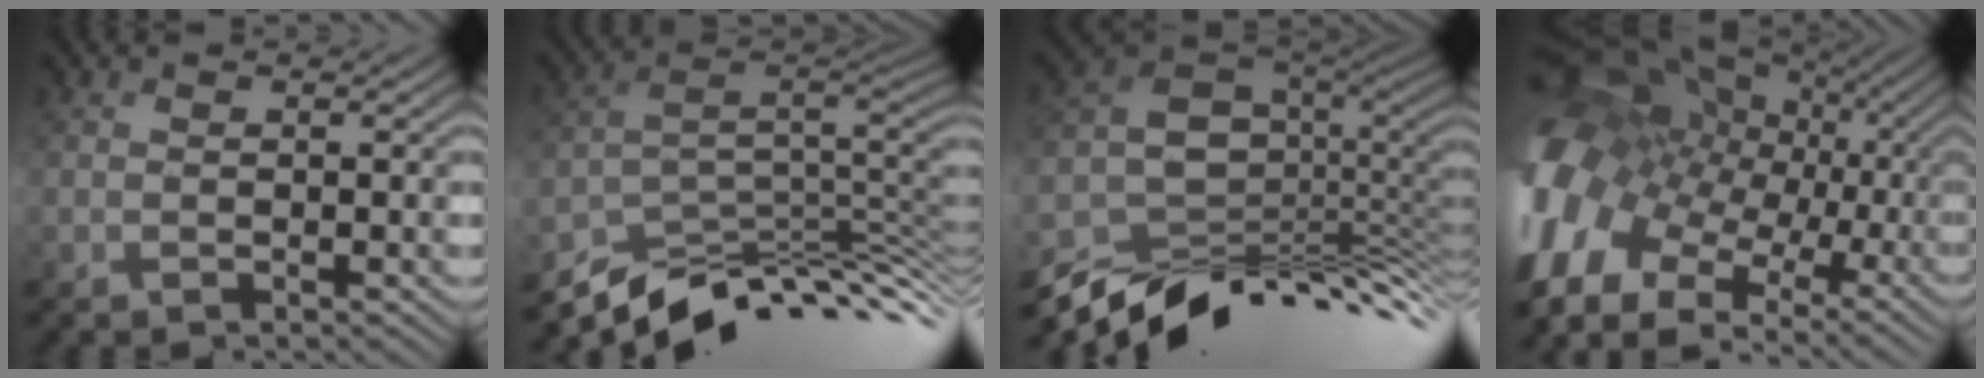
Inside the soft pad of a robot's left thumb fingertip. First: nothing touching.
{"total": 11.0, "force": [-6.0, 4.8, 7.9], "torque": [-0.157, -0.012, -0.101]}
{"total": 14.1, "force": [-5.0, 8.0, 10.5], "torque": [-0.236, -0.025, -0.084]}
{"total": 17.7, "force": [-2.8, 13.3, 11.3], "torque": [-0.281, -0.006, -0.034]}